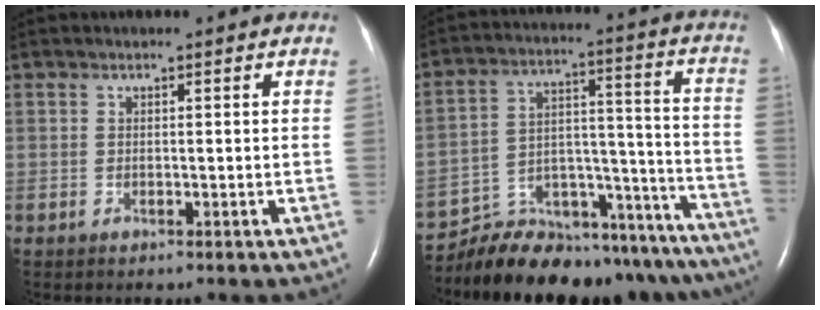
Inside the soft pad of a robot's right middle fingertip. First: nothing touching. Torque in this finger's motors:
{"motor_torque": [0.97, -1.17, 0.24, 0.13]}